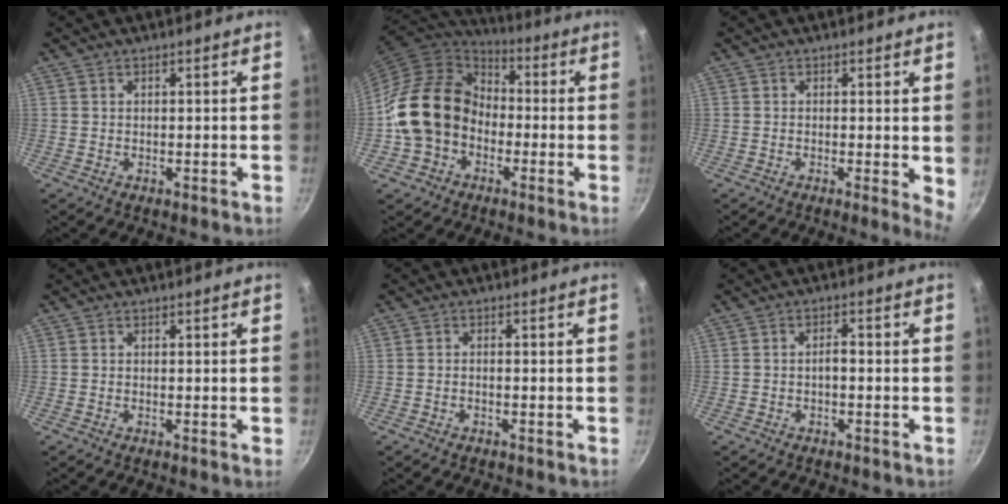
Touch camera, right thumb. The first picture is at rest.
{"total": 16.9, "force": [-3.0, 13.6, 9.5], "torque": [-0.137, 0.053, -0.065]}
{"total": 3.5, "force": [0.2, 1.0, 3.4], "torque": [-0.041, -0.009, -0.002]}
{"total": 0.5, "force": [-0.1, -0.1, 0.5], "torque": [-0.009, -0.001, -0.004]}
{"total": 1.0, "force": [-0.7, 0.4, 0.7], "torque": [-0.017, 0.010, -0.015]}
{"total": 2.0, "force": [-0.7, 0.9, 1.7], "torque": [-0.023, 0.017, -0.013]}